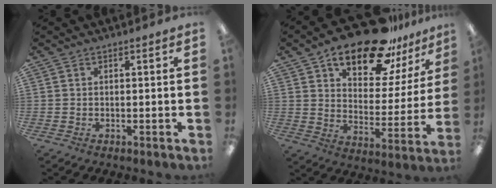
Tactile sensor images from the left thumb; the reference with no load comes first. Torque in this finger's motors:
{"motor_torque": [1.03, 1.15, 1.25, -1.52, 0.24]}